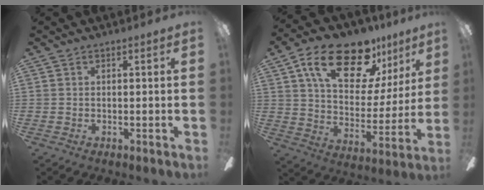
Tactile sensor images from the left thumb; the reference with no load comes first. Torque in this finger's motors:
{"motor_torque": [0.67, 1.00, 1.74, -1.05, 0.55]}